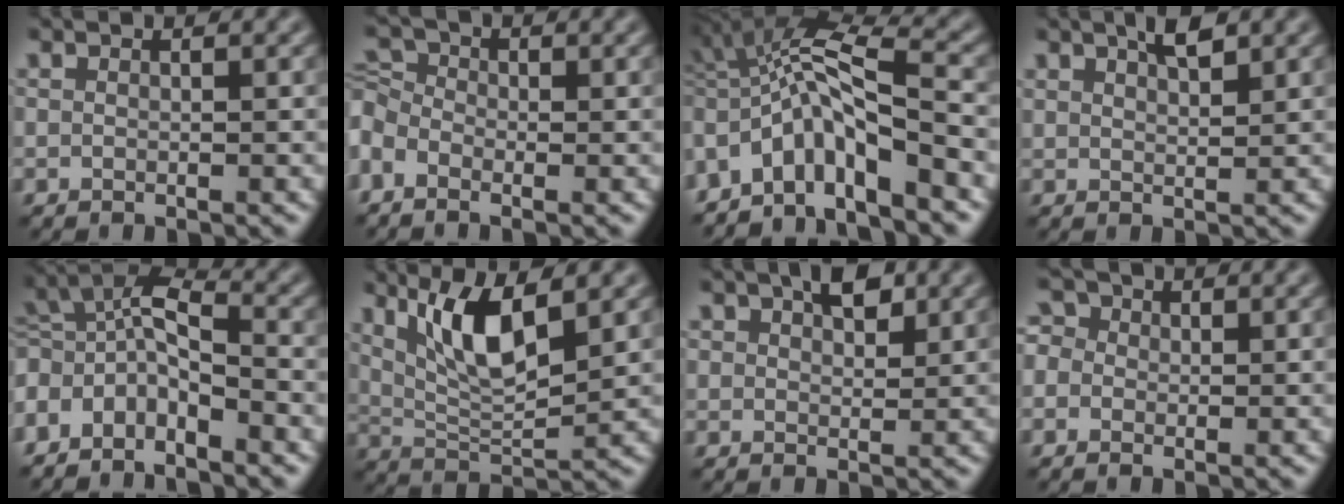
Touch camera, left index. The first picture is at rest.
{"total": 3.3, "force": [-1.6, 2.5, 1.5], "torque": [-0.039, 0.009, -0.033]}
{"total": 7.6, "force": [-3.7, 2.1, 6.3], "torque": [-0.108, 0.014, -0.075]}
{"total": 2.1, "force": [1.4, 0.6, 1.5], "torque": [-0.021, 0.003, 0.025]}
{"total": 5.2, "force": [-3.2, 2.2, 3.5], "torque": [-0.070, 0.006, -0.070]}
{"total": 6.2, "force": [2.4, 1.9, 5.3], "torque": [-0.105, -0.007, 0.050]}
{"total": 3.1, "force": [1.4, 1.9, 2.0], "torque": [-0.031, 0.006, 0.024]}
{"total": 3.1, "force": [0.8, 2.6, 1.3], "torque": [-0.015, 0.026, -0.013]}